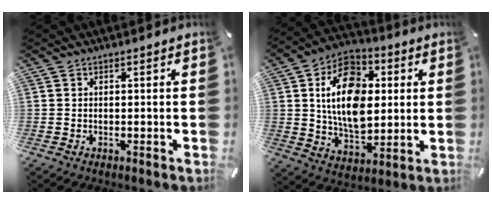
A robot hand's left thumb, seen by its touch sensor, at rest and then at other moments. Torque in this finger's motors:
{"motor_torque": [0.98, 0.93, 0.63, -0.26, 0.65]}